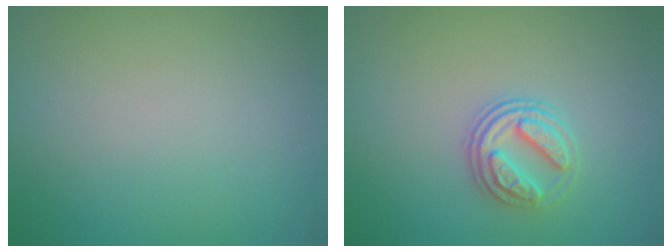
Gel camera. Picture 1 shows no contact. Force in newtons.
{"total": 2.7, "press": 2.5, "slide": 1.0}